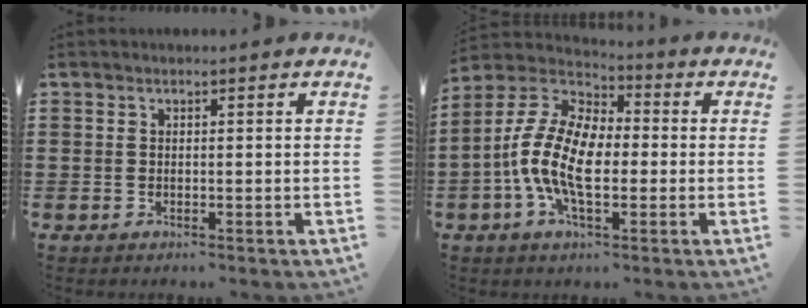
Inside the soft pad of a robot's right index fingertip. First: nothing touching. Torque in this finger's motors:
{"motor_torque": [2.14, 0.00, 1.05, 0.21]}